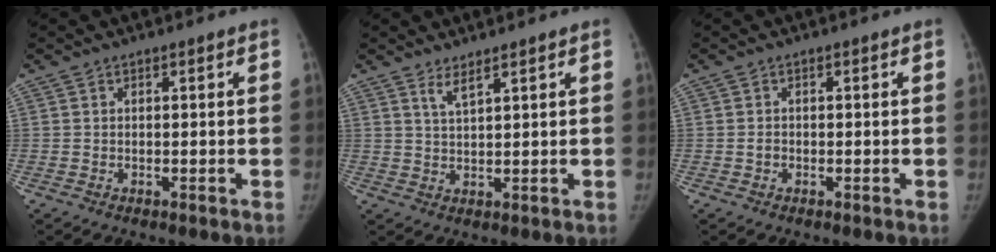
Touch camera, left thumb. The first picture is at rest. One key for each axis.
{"total": 2.6, "fx": 1.9, "fy": 0.3, "fz": 1.6, "tx": -0.035, "ty": -0.016, "tz": 0.042}
{"total": 0.9, "fx": -0.4, "fy": 0.8, "fz": 0.4, "tx": -0.003, "ty": 0.003, "tz": -0.006}